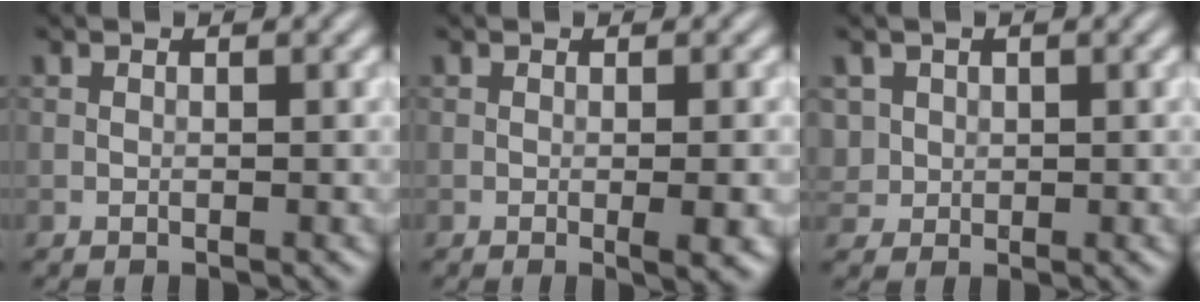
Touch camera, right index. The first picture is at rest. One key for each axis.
{"total": 2.9, "fx": -0.5, "fy": 0.6, "fz": 2.8, "tx": -0.035, "ty": -0.002, "tz": -0.006}
{"total": 2.0, "fx": 0.7, "fy": 1.8, "fz": 0.5, "tx": -0.015, "ty": -0.002, "tz": 0.031}